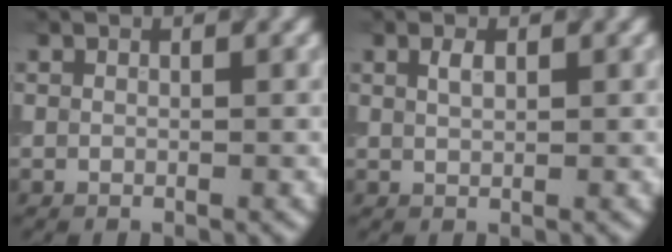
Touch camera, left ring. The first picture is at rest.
{"total": 1.2, "force": [0.6, 0.5, 0.9], "torque": [-0.019, 0.002, 0.013]}